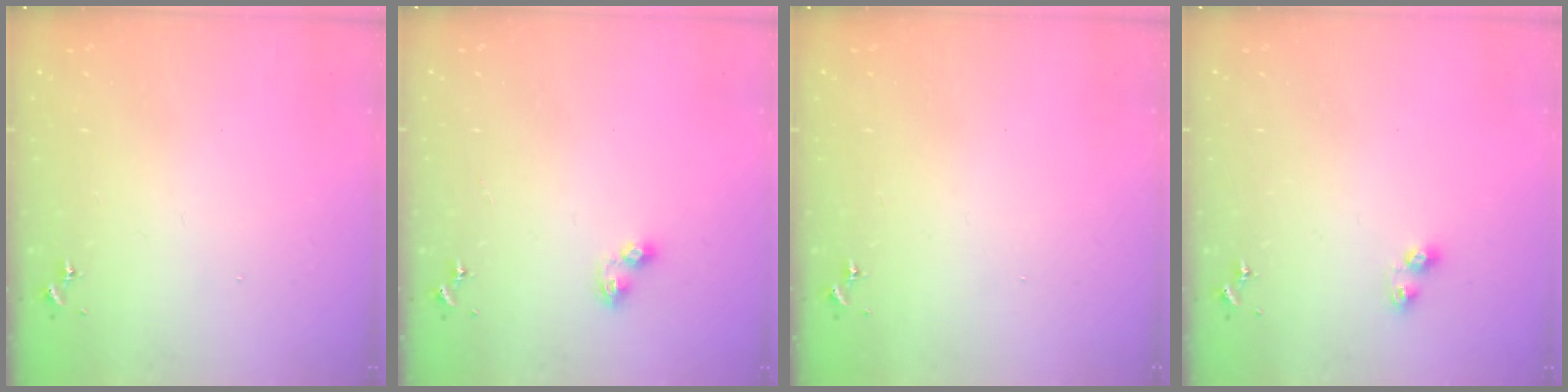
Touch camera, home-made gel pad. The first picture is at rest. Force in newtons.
{"total": 6.2, "press": 6.2, "slide": 0.7}
{"total": 0.0}
{"total": 4.8, "press": 4.8, "slide": 0.3}